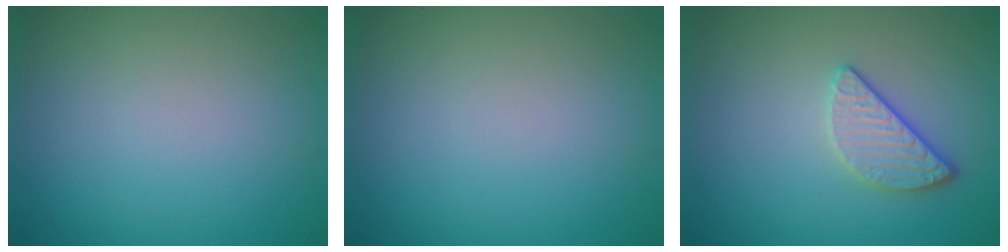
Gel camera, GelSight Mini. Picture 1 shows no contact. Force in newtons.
{"total": 0.0}
{"total": 2.6, "press": 2.3, "slide": 1.3}